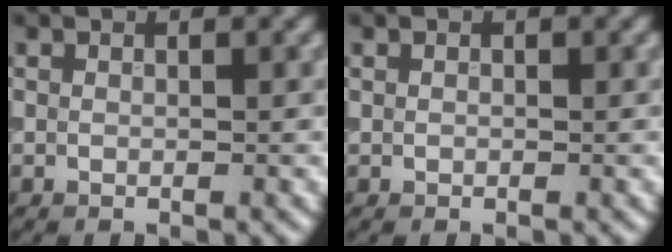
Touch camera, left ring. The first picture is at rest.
{"total": 0.0}